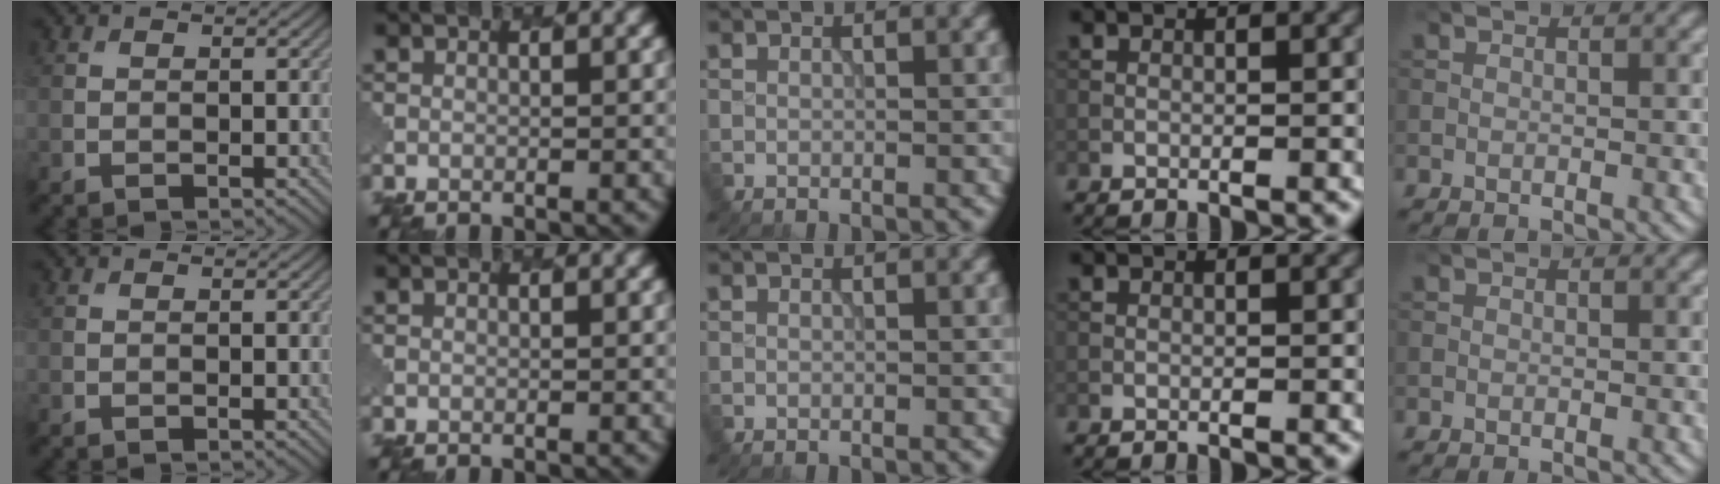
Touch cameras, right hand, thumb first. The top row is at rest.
{}